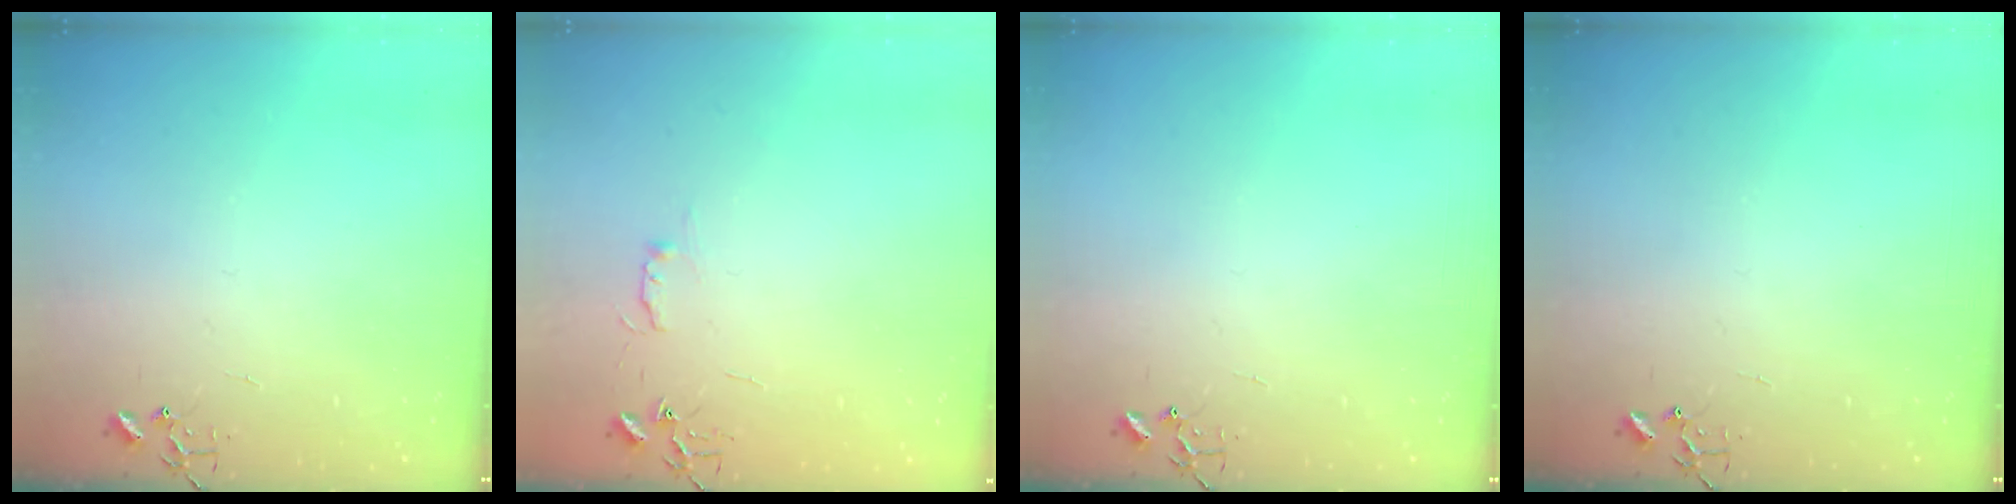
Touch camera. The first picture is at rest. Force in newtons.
{"total": 4.4, "press": 4.4, "slide": 0.6}
{"total": 0.0}
{"total": 0.0}